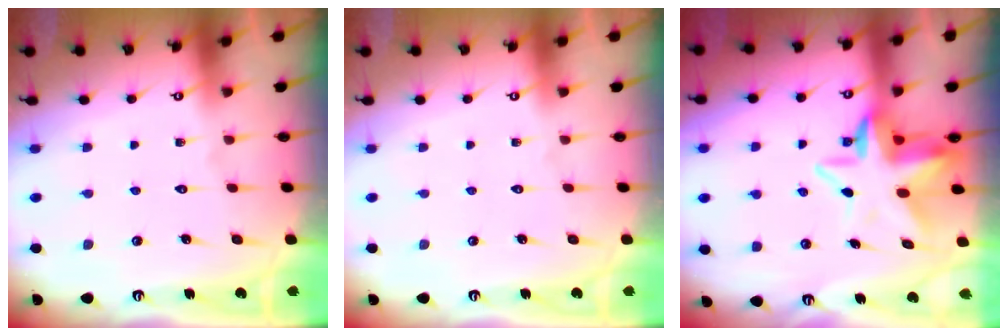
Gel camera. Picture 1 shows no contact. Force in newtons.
{"total": 0.0}
{"total": 9.2, "press": 9.0, "slide": 1.6}